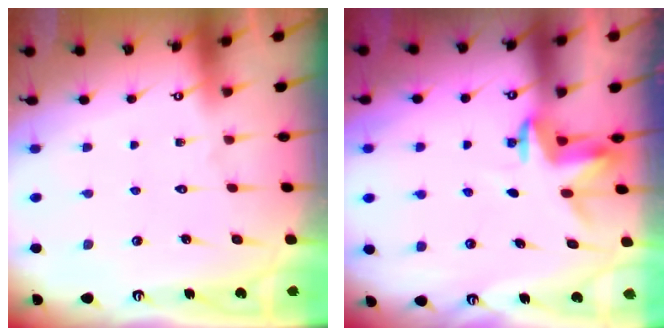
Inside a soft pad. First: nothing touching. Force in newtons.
{"total": 3.2, "press": 3.2, "slide": 0.3}